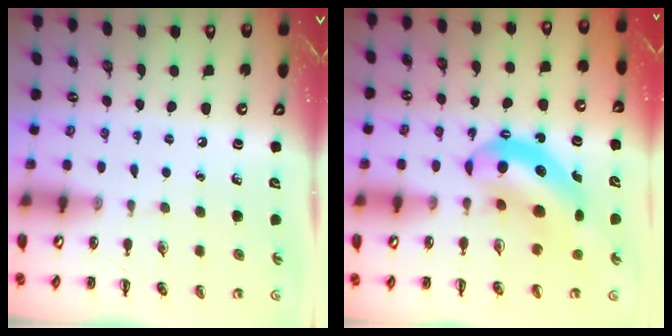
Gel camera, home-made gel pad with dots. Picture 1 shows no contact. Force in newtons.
{"total": 10.2, "press": 9.9, "slide": 2.5}